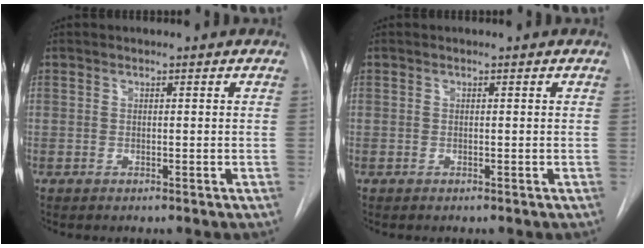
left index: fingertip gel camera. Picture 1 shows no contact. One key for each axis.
{"total": 0.0}